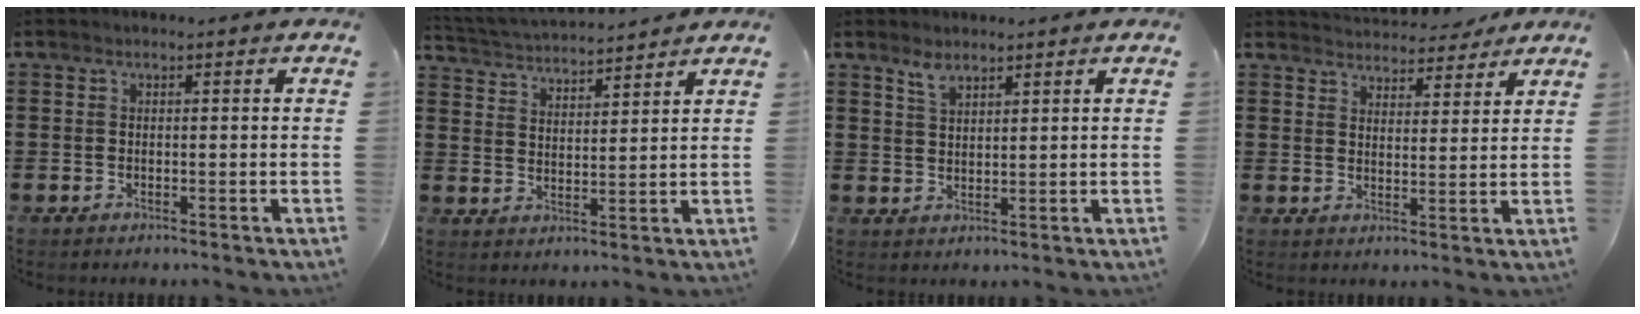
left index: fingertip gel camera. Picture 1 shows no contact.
{"total": 3.7, "force": [3.7, -0.1, 0.2], "torque": [-0.022, -0.024, 0.061]}
{"total": 2.8, "force": [2.3, 1.0, 1.3], "torque": [-0.032, 0.002, 0.043]}
{"total": 4.5, "force": [4.4, 1.0, 0.2], "torque": [-0.012, -0.019, 0.078]}